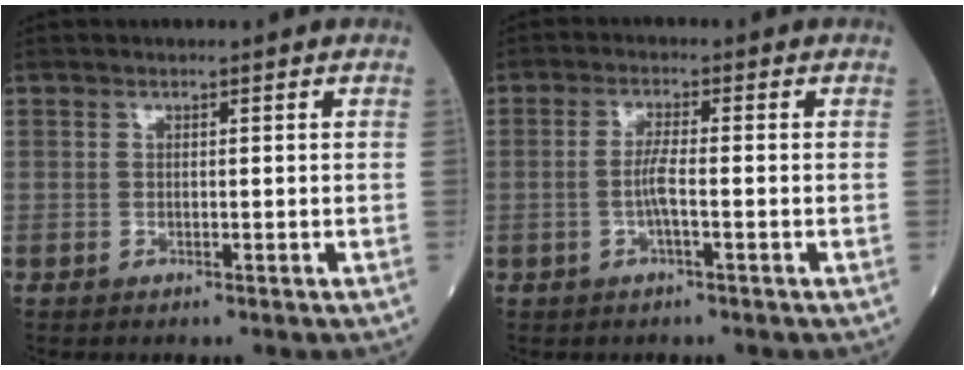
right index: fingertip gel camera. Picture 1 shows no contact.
{"total": 3.1, "force": [-0.8, 0.1, 2.9], "torque": [-0.060, 0.000, -0.019]}